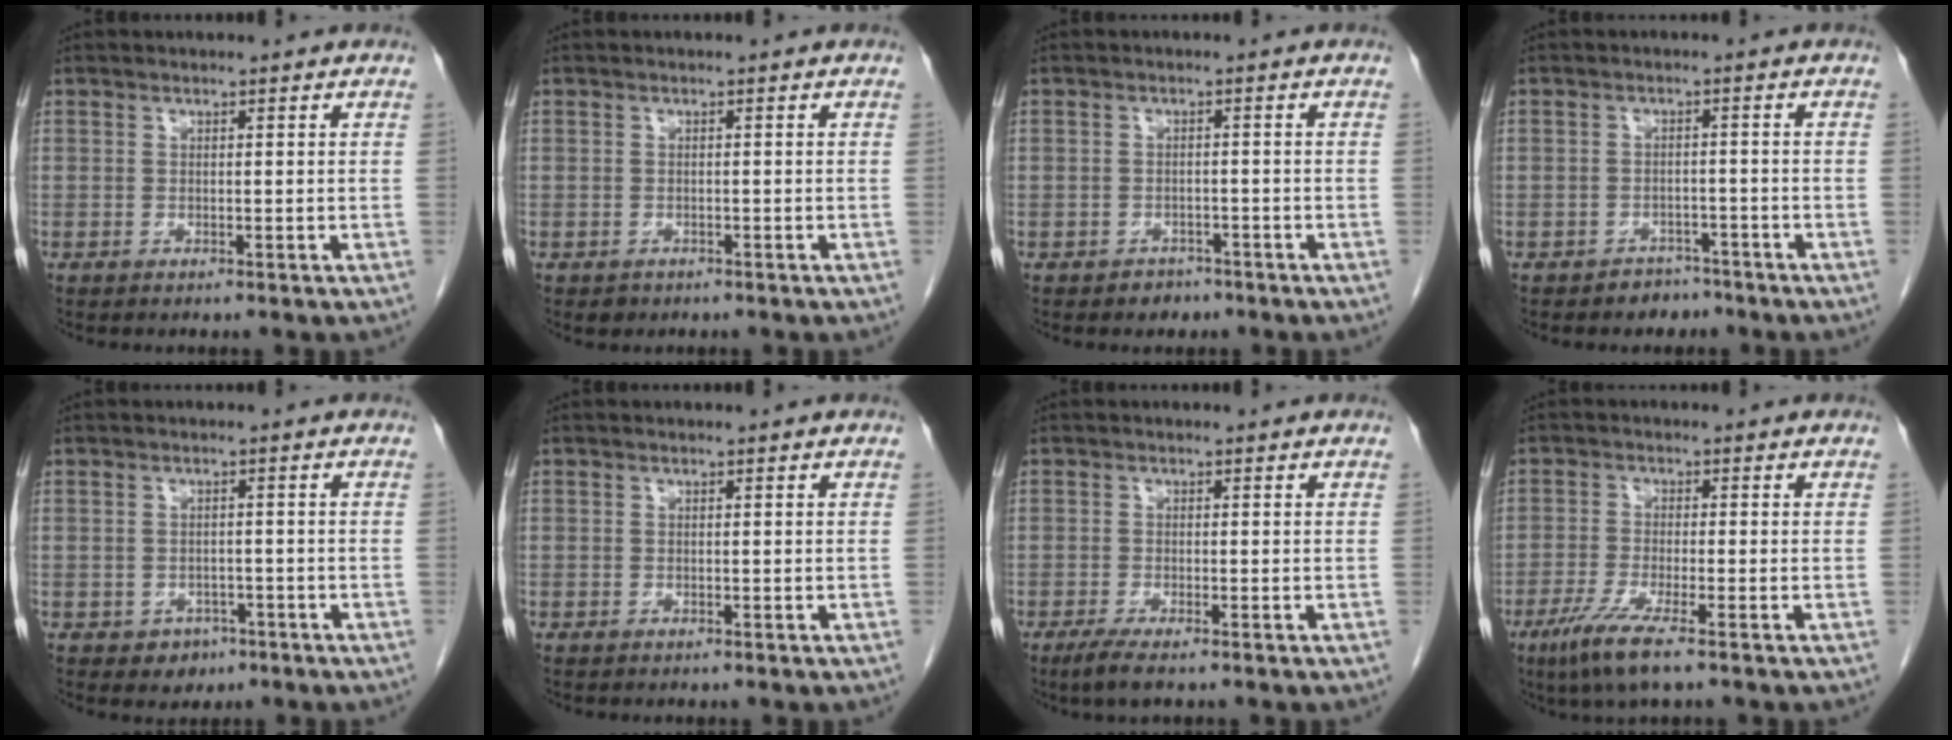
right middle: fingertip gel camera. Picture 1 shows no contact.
{"total": 1.0, "force": [-0.7, 0.8, 0.1], "torque": [-0.006, 0.001, -0.007]}
{"total": 2.3, "force": [-1.5, 1.7, 0.1], "torque": [-0.006, 0.008, -0.021]}
{"total": 2.9, "force": [-2.2, 1.9, -0.1], "torque": [-0.001, 0.010, -0.031]}
{"total": 2.9, "force": [-1.6, 2.3, 0.8], "torque": [-0.006, 0.008, -0.014]}
{"total": 0.0}
{"total": 3.0, "force": [-2.1, 0.3, 2.1], "torque": [-0.045, -0.009, -0.040]}
{"total": 6.3, "force": [-3.9, 0.2, 4.9], "torque": [-0.100, -0.019, -0.075]}